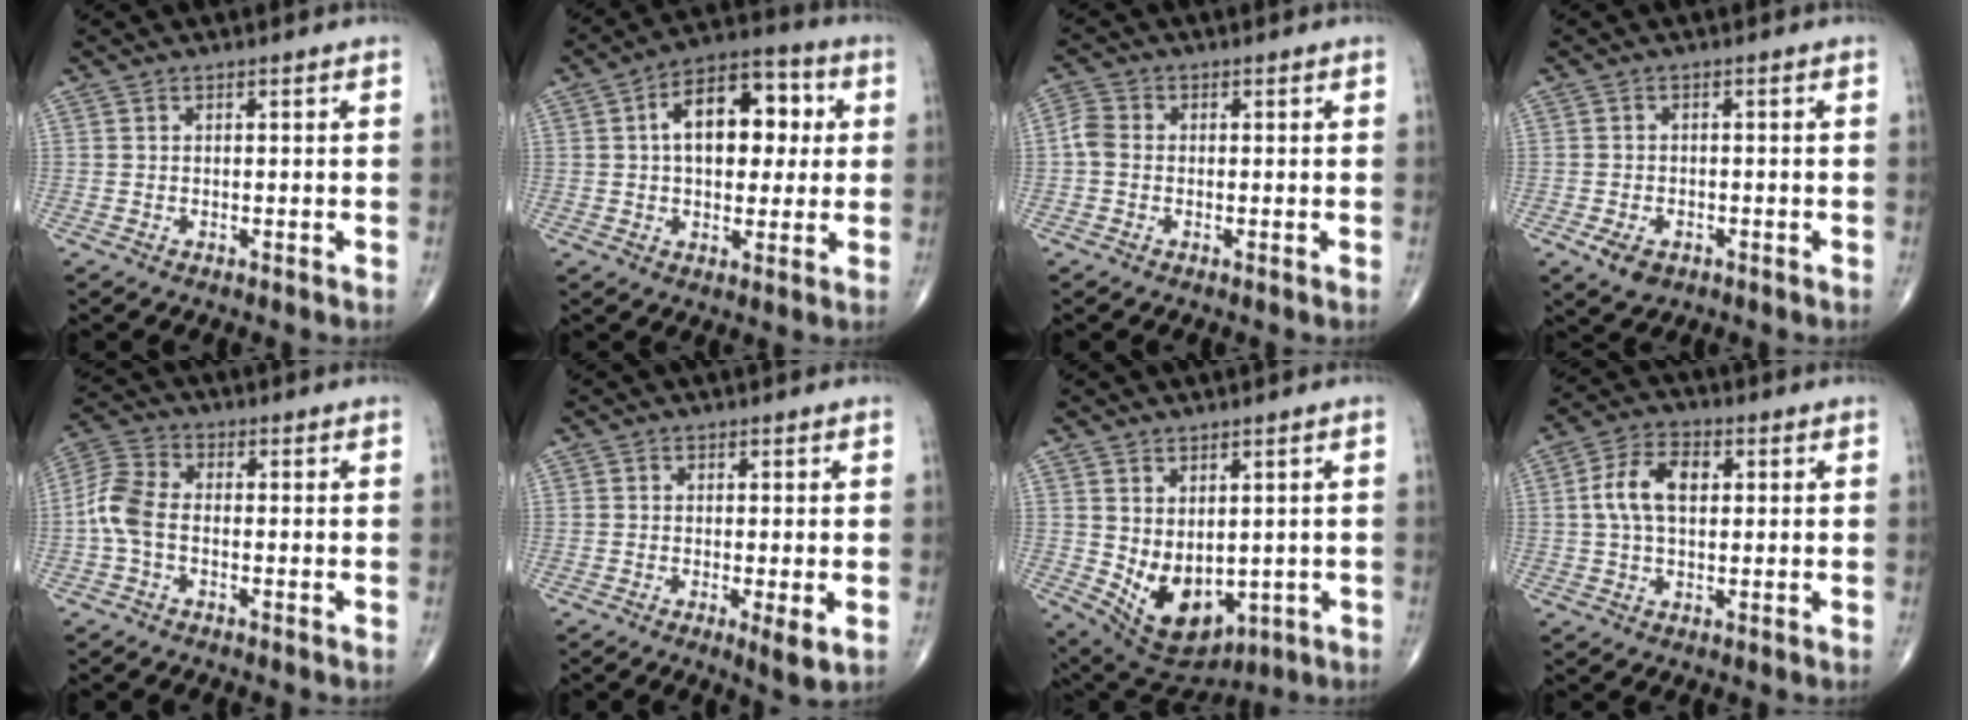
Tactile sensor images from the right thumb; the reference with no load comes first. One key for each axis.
{"total": 15.0, "fx": 2.8, "fy": 8.8, "fz": 11.9, "tx": -0.145, "ty": 0.021, "tz": 0.036}
{"total": 3.2, "fx": -0.4, "fy": 2.5, "fz": 1.9, "tx": -0.040, "ty": 0.008, "tz": -0.017}
{"total": 4.0, "fx": -1.8, "fy": 2.6, "fz": 2.4, "tx": -0.040, "ty": 0.004, "tz": -0.025}
{"total": 6.6, "fx": -1.3, "fy": 3.9, "fz": 5.2, "tx": -0.119, "ty": 0.020, "tz": -0.039}
{"total": 3.5, "fx": -0.8, "fy": 0.6, "fz": 3.4, "tx": -0.061, "ty": -0.014, "tz": -0.016}
{"total": 11.1, "fx": -0.6, "fy": 7.2, "fz": 8.4, "tx": -0.115, "ty": -0.012, "tz": 0.025}
{"total": 8.3, "fx": 1.3, "fy": 4.9, "fz": 6.6, "tx": -0.124, "ty": 0.017, "tz": 0.020}